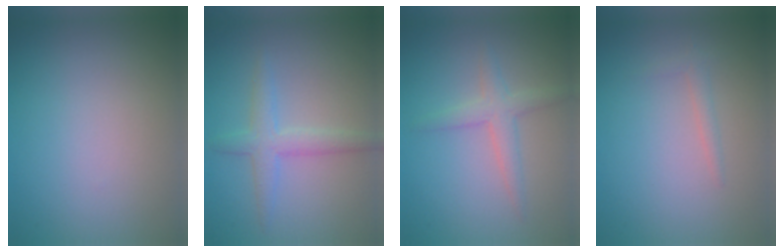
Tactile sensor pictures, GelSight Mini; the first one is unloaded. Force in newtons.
{"total": 2.8, "press": 2.8, "slide": 0.1}
{"total": 2.3, "press": 2.3, "slide": 0.2}
{"total": 1.0, "press": 1.0, "slide": 0.1}